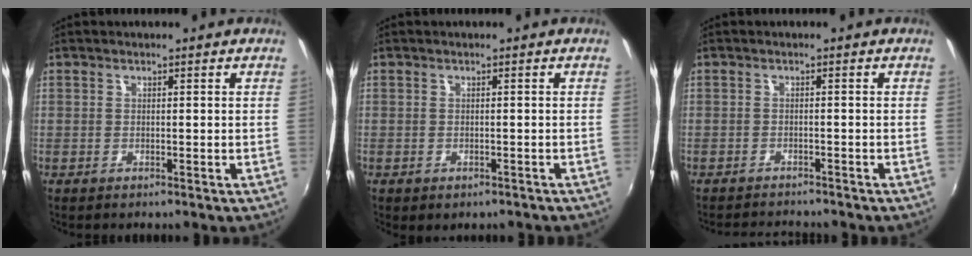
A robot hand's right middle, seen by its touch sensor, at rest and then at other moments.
{"total": 2.0, "force": [-1.3, 1.1, 1.0], "torque": [-0.018, -0.008, -0.014]}
{"total": 4.6, "force": [-4.5, 0.7, 1.0], "torque": [-0.032, -0.010, -0.070]}